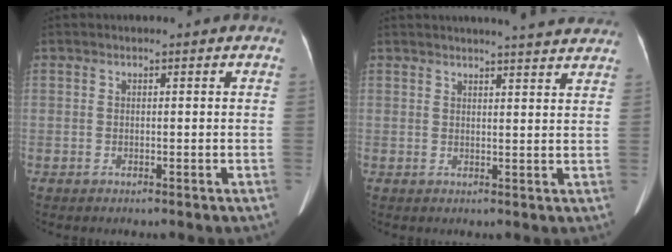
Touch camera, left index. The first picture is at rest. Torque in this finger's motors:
{"motor_torque": [0.22, -0.47, 0.03, 0.04]}